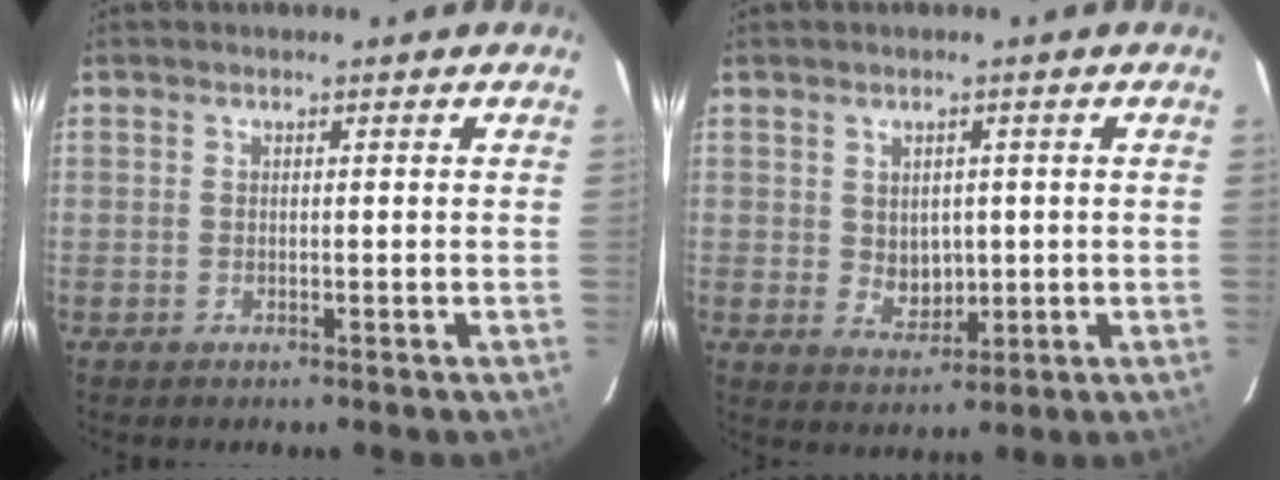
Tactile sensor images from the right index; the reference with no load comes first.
{"total": 4.7, "force": [0.4, 3.8, 2.6], "torque": [-0.041, -0.003, 0.019]}